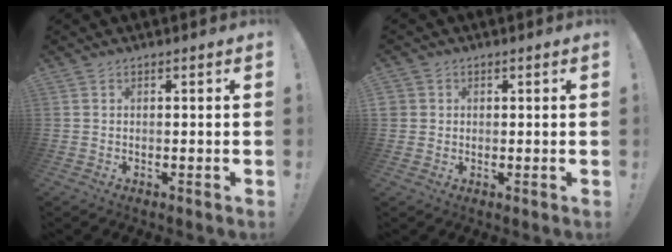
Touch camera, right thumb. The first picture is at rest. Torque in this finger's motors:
{"motor_torque": [-0.11, 0.00, 0.02, -0.07, -0.01]}